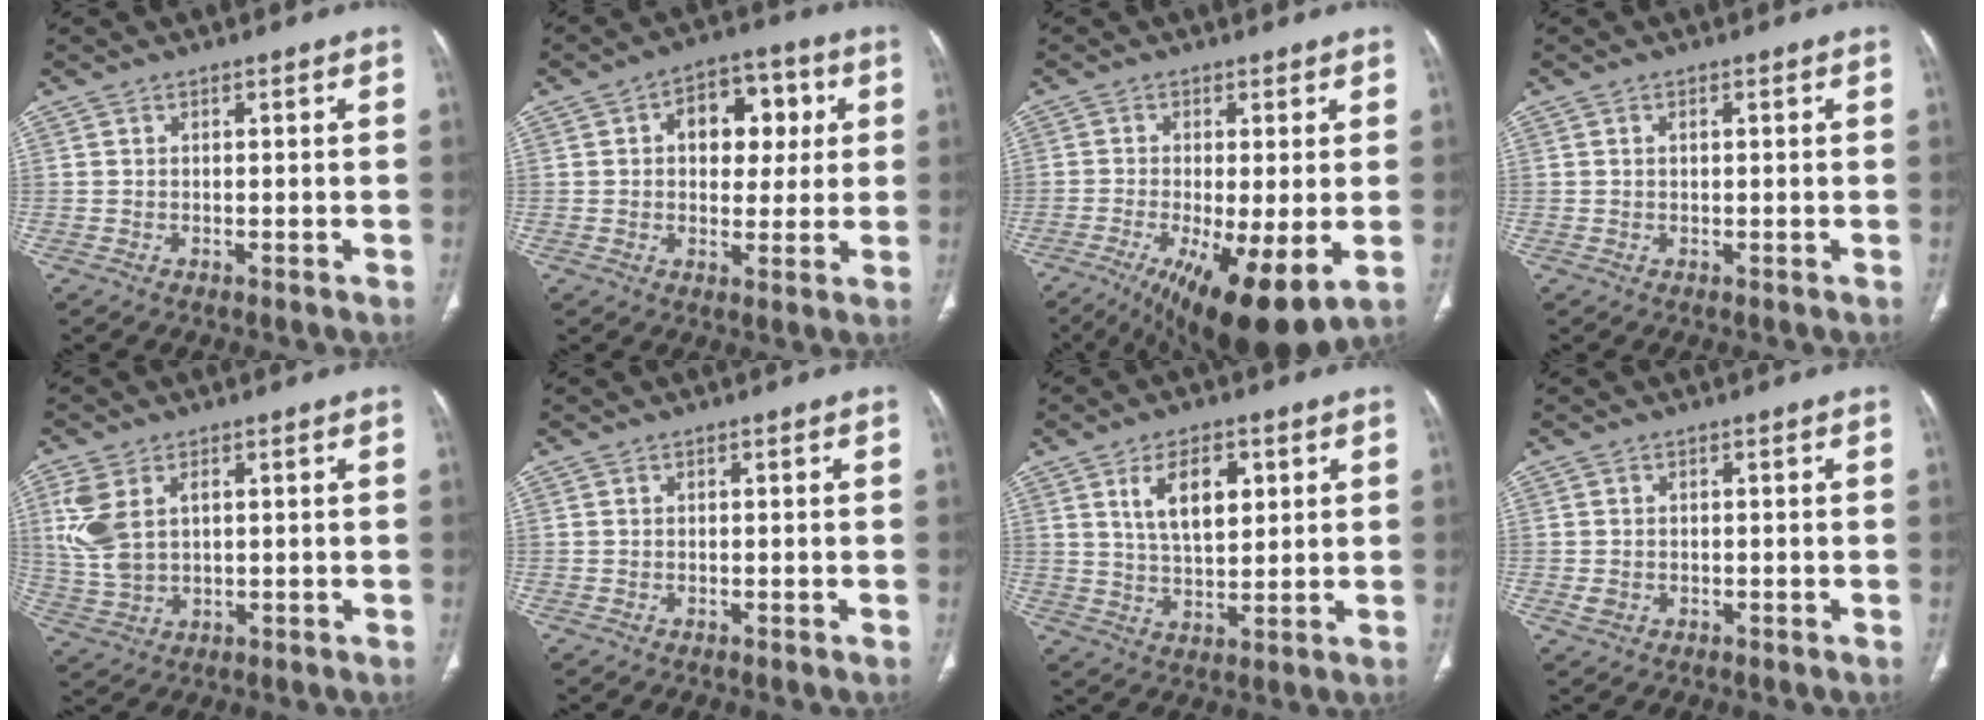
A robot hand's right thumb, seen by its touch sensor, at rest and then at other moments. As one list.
[{"total": 11.7, "force": [2.6, 7.8, 8.2], "torque": [-0.065, 0.014, 0.034]}, {"total": 14.7, "force": [-5.1, 4.1, 13.2], "torque": [-0.207, -0.024, -0.071]}, {"total": 1.0, "force": [0.2, 0.5, 0.8], "torque": [-0.017, 0.002, 0.005]}, {"total": 8.7, "force": [2.4, 5.4, 6.4], "torque": [-0.148, 0.003, 0.058]}, {"total": 0.0}, {"total": 9.3, "force": [3.4, 4.8, 7.2], "torque": [-0.103, -0.013, 0.066]}, {"total": 1.6, "force": [-0.3, 1.3, 0.8], "torque": [-0.016, 0.002, -0.001]}]